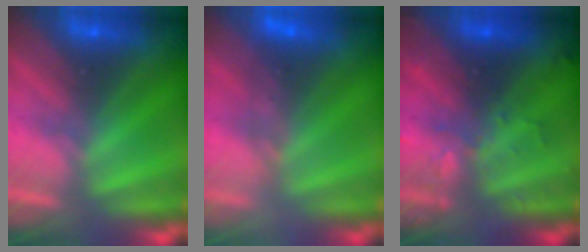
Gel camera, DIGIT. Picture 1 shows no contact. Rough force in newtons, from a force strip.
{"total": 4.4}
{"total": 2.8}